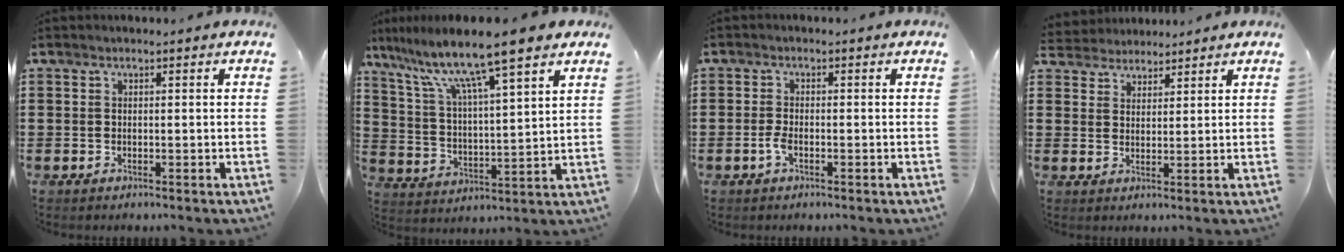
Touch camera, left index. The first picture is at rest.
{"total": 10.1, "force": [8.1, 0.1, 6.0], "torque": [-0.149, -0.047, 0.130]}
{"total": 2.1, "force": [-0.9, 0.6, 1.8], "torque": [-0.047, -0.004, -0.022]}
{"total": 3.0, "force": [2.7, 1.2, -0.6], "torque": [-0.003, -0.003, 0.051]}